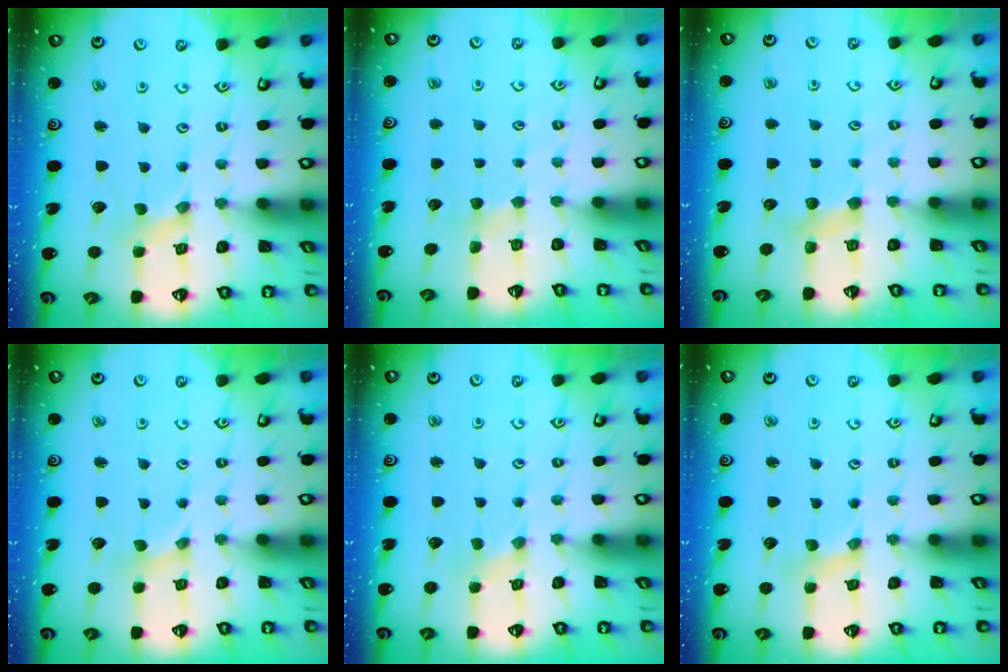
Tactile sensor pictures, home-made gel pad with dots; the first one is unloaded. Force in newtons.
{"total": 3.0, "press": 2.9, "slide": 0.5}
{"total": 5.1, "press": 5.0, "slide": 0.7}
{"total": 0.0}
{"total": 0.0}
{"total": 1.2, "press": 1.2, "slide": 0.2}